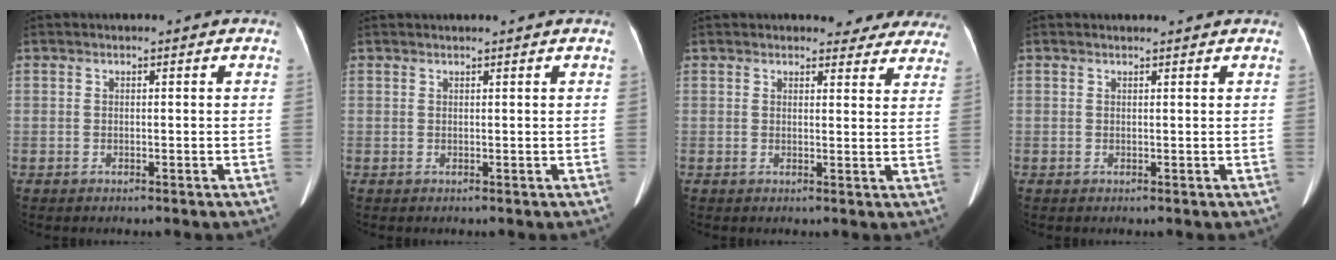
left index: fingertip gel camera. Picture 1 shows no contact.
{"total": 1.5, "force": [1.3, -0.4, 0.6], "torque": [-0.011, 0.013, 0.024]}
{"total": 8.5, "force": [7.9, 2.9, 1.3], "torque": [0.022, -0.009, 0.063]}
{"total": 1.6, "force": [1.5, 0.3, 0.3], "torque": [-0.009, 0.018, 0.019]}